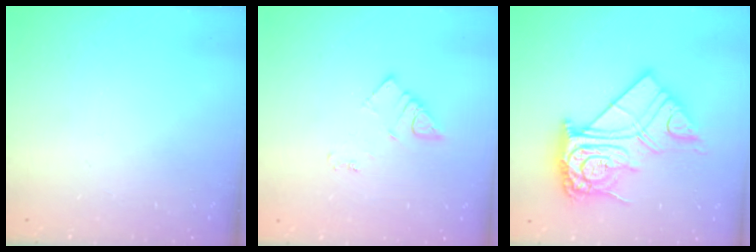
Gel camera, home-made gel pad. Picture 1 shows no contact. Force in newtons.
{"total": 3.4, "press": 3.4, "slide": 0.6}
{"total": 19.5, "press": 19.4, "slide": 1.6}